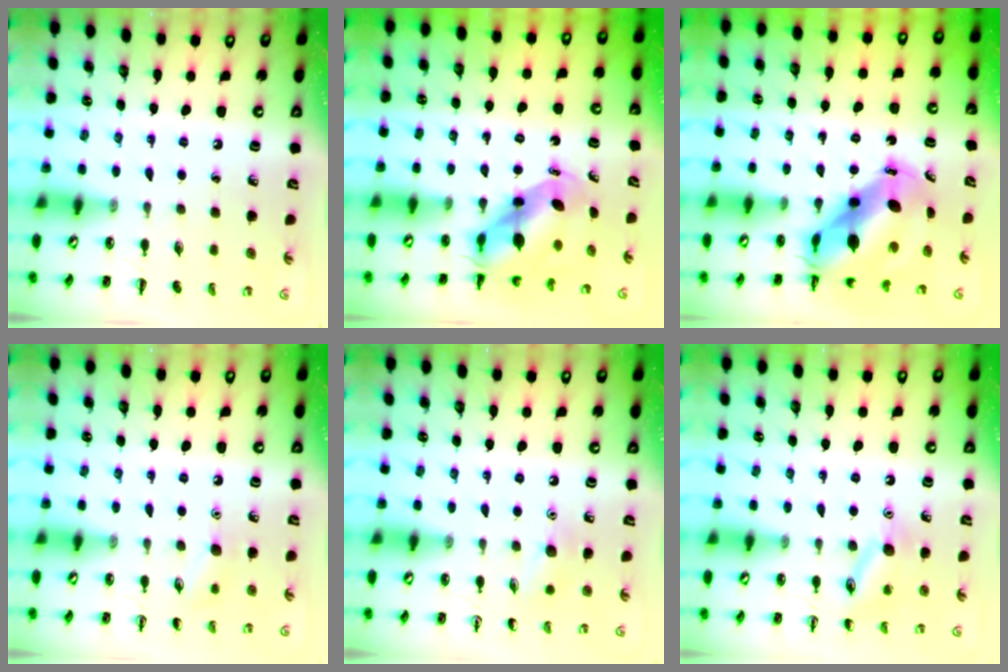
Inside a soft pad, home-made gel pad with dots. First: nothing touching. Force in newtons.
{"total": 5.8, "press": 5.6, "slide": 1.3}
{"total": 11.2, "press": 10.8, "slide": 3.0}
{"total": 7.3, "press": 7.0, "slide": 2.1}
{"total": 7.1, "press": 6.9, "slide": 1.7}
{"total": 11.1, "press": 11.1, "slide": 1.0}